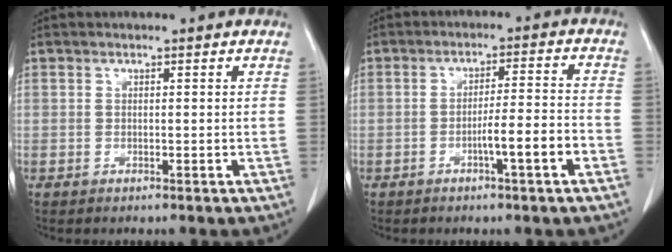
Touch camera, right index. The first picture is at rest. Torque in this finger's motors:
{"motor_torque": [0.78, -0.40, 0.40, 0.05]}